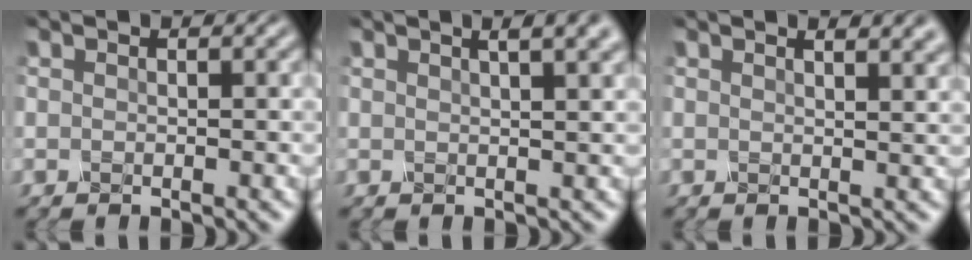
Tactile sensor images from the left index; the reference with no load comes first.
{"total": 5.5, "force": [3.1, 2.2, 4.0], "torque": [-0.019, 0.033, 0.005]}
{"total": 4.1, "force": [2.8, 1.6, 2.5], "torque": [-0.008, 0.023, 0.010]}